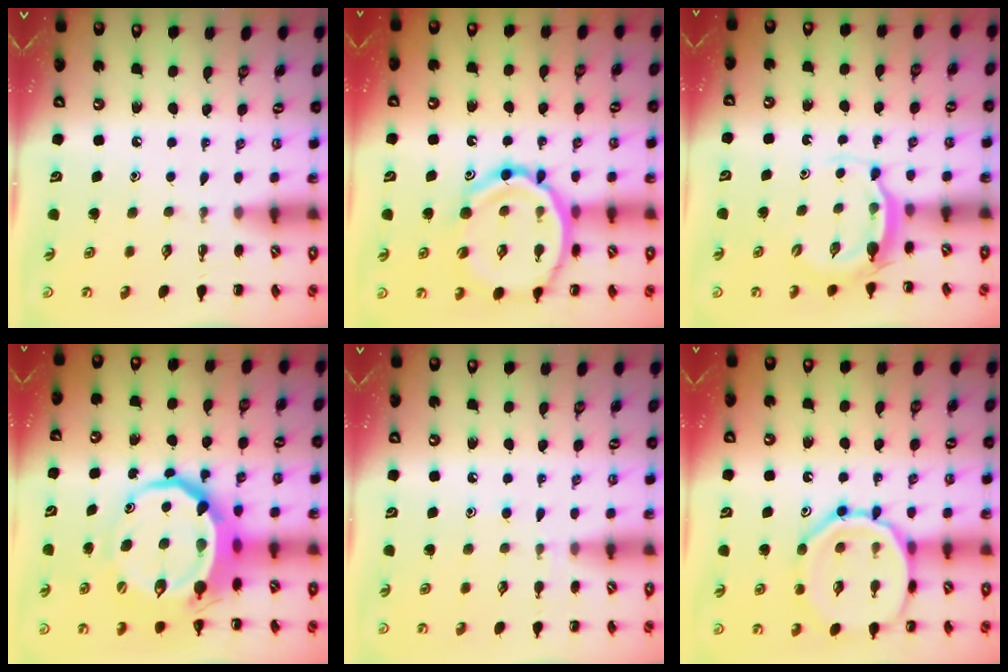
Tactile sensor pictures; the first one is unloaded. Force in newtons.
{"total": 19.1, "press": 18.8, "slide": 3.1}
{"total": 4.8, "press": 4.8, "slide": 0.5}
{"total": 12.2, "press": 11.8, "slide": 3.2}
{"total": 6.6, "press": 6.3, "slide": 2.0}
{"total": 15.8, "press": 15.7, "slide": 0.9}